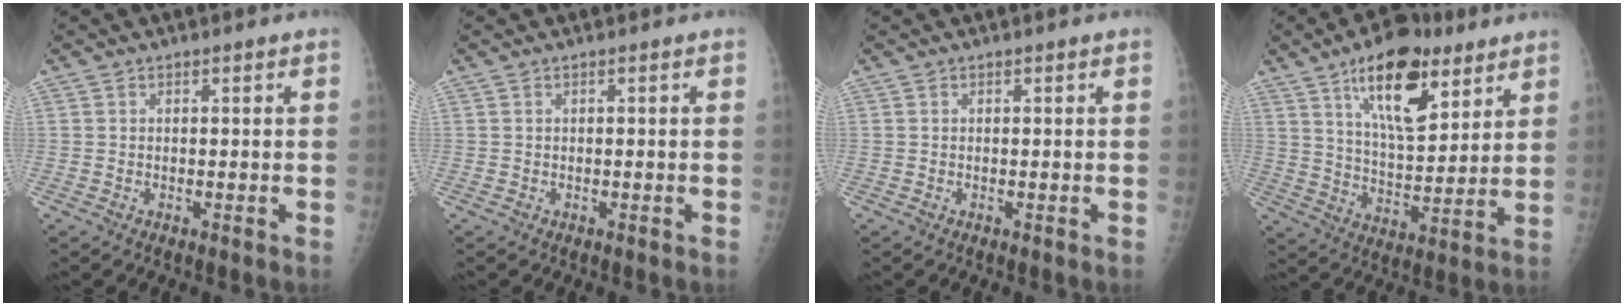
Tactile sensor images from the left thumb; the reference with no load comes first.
{"total": 0.0}
{"total": 0.0}
{"total": 17.6, "force": [9.7, 7.6, 12.6], "torque": [-0.166, -0.043, 0.161]}